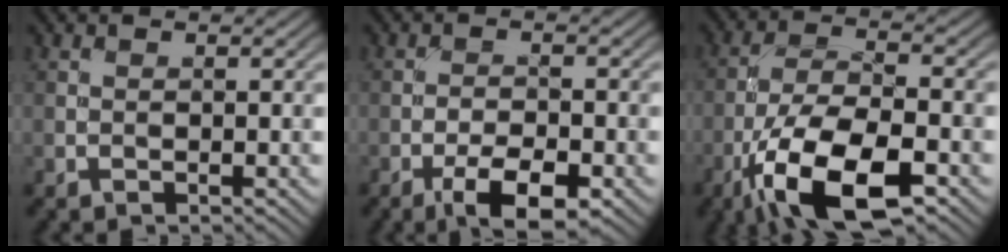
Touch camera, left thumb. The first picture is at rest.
{"total": 6.4, "force": [-3.7, 2.2, 4.8], "torque": [-0.080, 0.002, -0.062]}
{"total": 12.9, "force": [-6.6, 4.8, 9.9], "torque": [-0.197, -0.009, -0.135]}